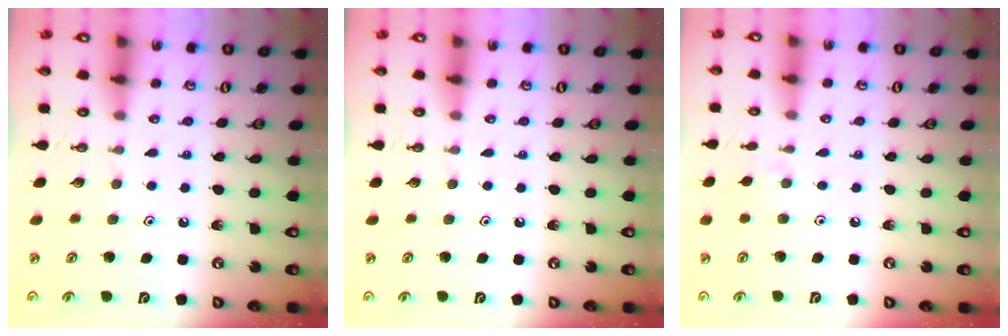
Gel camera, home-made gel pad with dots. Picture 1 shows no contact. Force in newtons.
{"total": 0.0}
{"total": 2.5, "press": 2.4, "slide": 0.5}